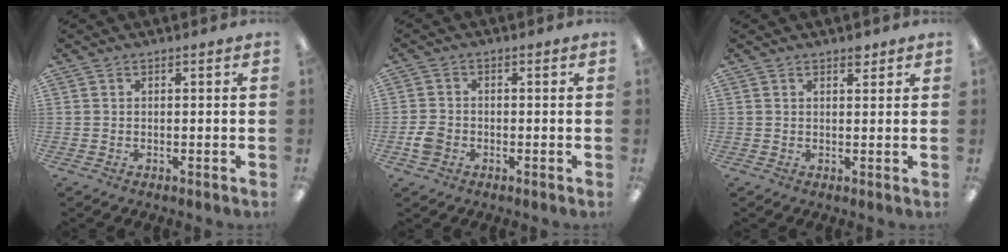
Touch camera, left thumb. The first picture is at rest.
{"total": 3.7, "force": [-1.3, 2.9, 1.8], "torque": [-0.036, 0.006, -0.025]}
{"total": 1.9, "force": [1.6, 0.8, 0.8], "torque": [-0.003, -0.007, 0.025]}